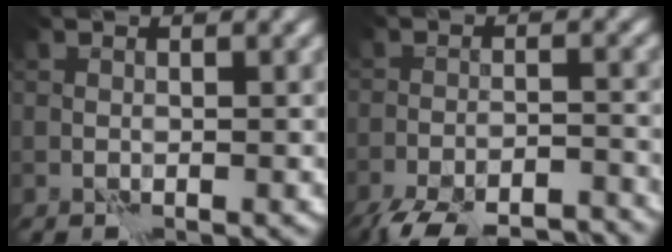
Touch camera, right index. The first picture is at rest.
{"total": 11.2, "force": [-10.4, 2.5, 3.6], "torque": [-0.054, -0.022, -0.150]}